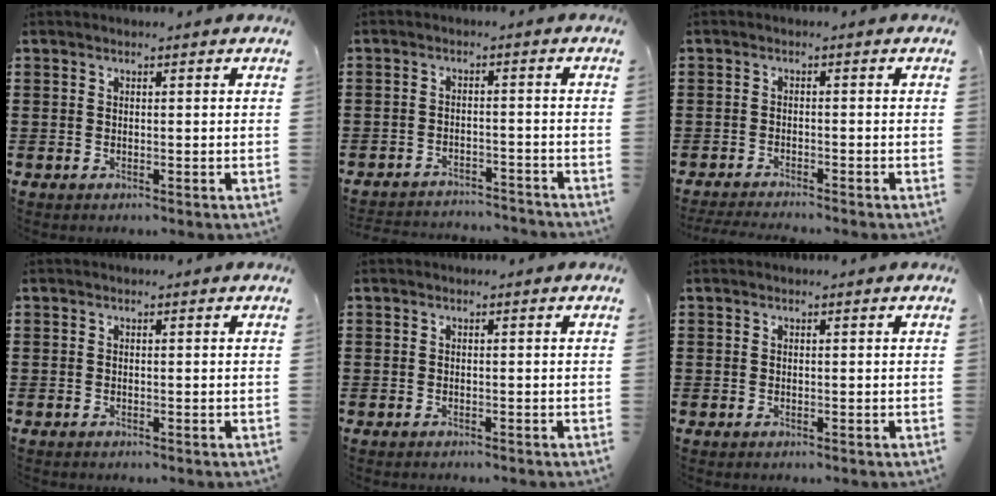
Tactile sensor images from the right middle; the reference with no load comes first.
{"total": 3.2, "force": [-3.2, 0.2, -0.1], "torque": [-0.005, 0.000, -0.069]}
{"total": 2.1, "force": [-2.1, -0.1, 0.5], "torque": [-0.009, -0.002, -0.041]}
{"total": 0.0}
{"total": 0.5, "force": [-0.5, 0.0, 0.0], "torque": [-0.001, -0.001, -0.011]}
{"total": 0.0}